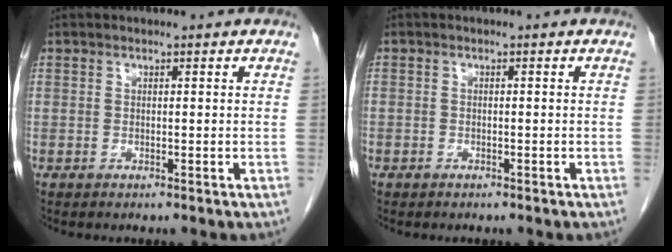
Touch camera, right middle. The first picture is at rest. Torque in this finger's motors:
{"motor_torque": [0.78, -1.01, -0.38, -0.21]}